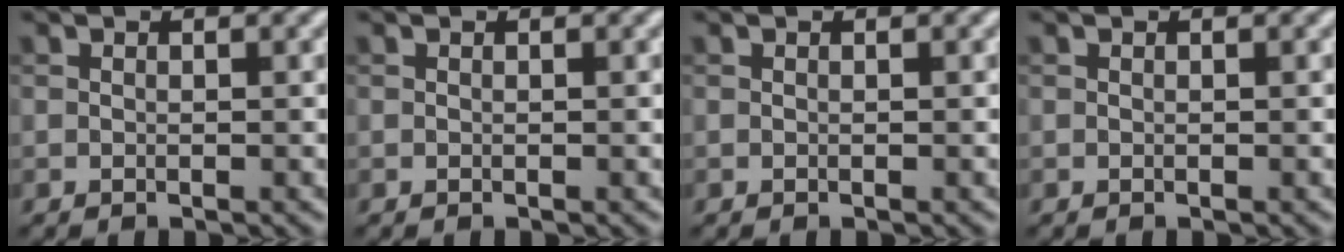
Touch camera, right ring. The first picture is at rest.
{"total": 0.0}
{"total": 0.0}
{"total": 0.0}